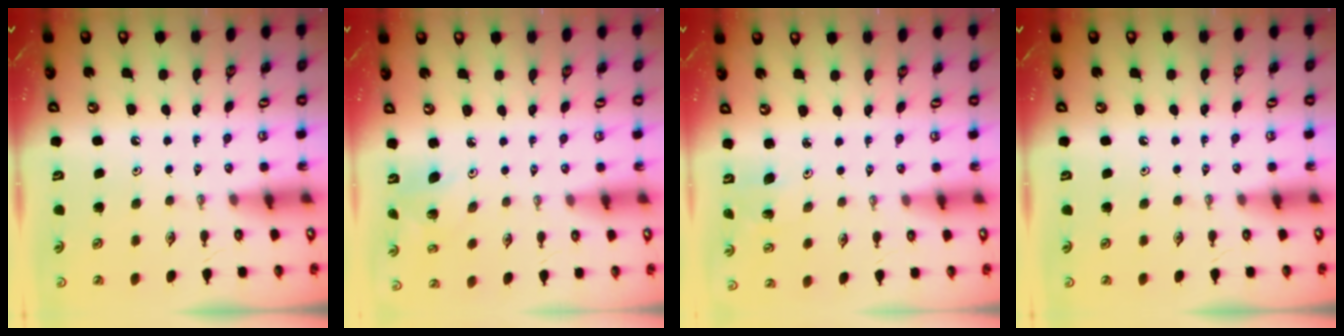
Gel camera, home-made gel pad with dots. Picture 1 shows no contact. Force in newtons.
{"total": 3.5, "press": 3.5, "slide": 0.2}
{"total": 2.8, "press": 2.8, "slide": 0.3}
{"total": 0.0}